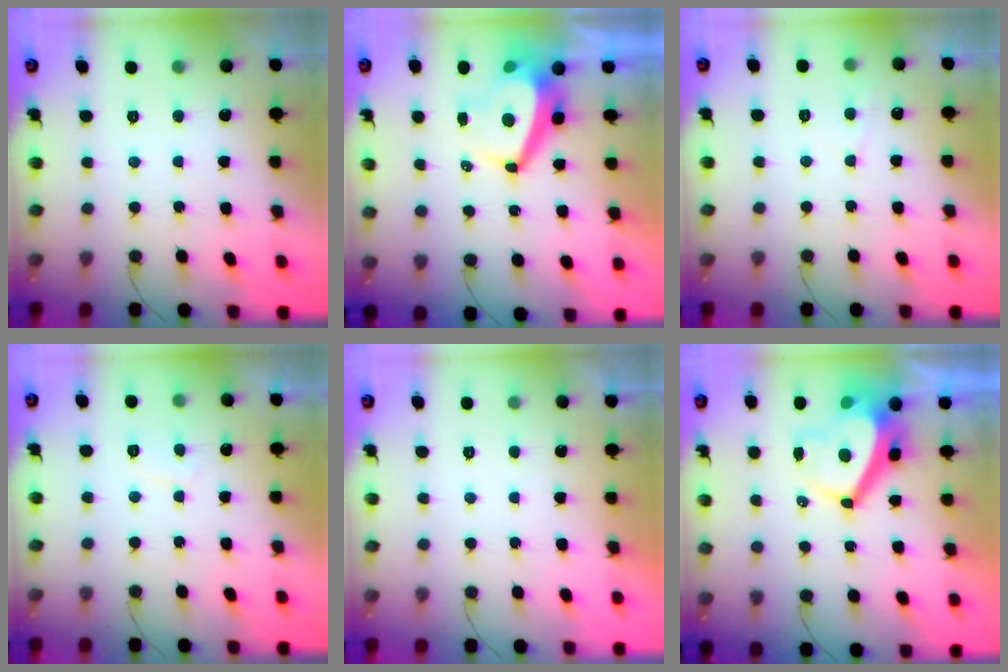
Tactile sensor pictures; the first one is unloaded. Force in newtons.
{"total": 9.2, "press": 9.1, "slide": 0.9}
{"total": 3.4, "press": 3.4, "slide": 0.3}
{"total": 1.8, "press": 1.7, "slide": 0.6}
{"total": 2.1, "press": 2.0, "slide": 0.4}
{"total": 7.9, "press": 7.9, "slide": 1.0}